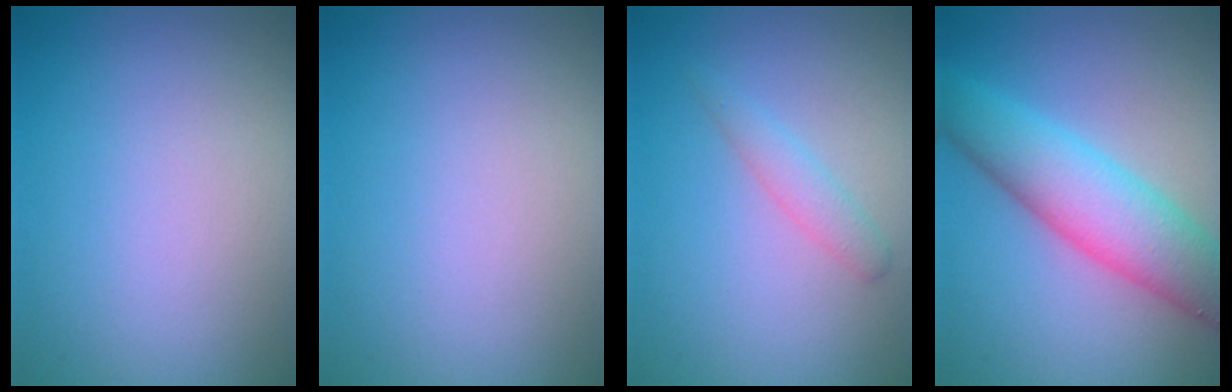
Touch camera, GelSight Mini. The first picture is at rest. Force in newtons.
{"total": 0.0}
{"total": 1.6, "press": 1.6, "slide": 0.1}
{"total": 7.1, "press": 7.1, "slide": 0.2}